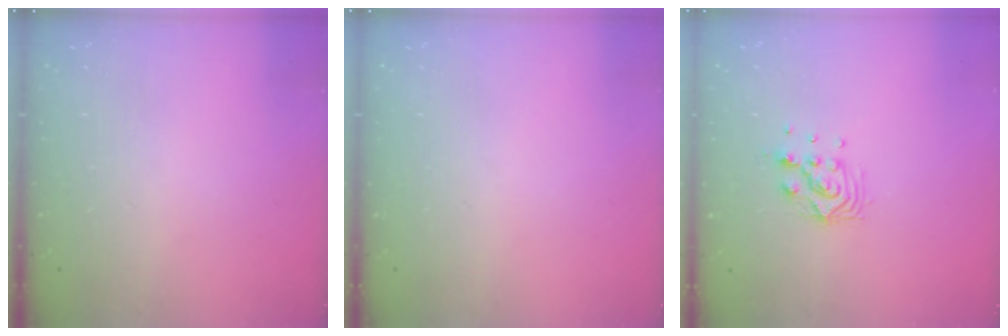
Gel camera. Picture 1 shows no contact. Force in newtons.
{"total": 0.0}
{"total": 8.6, "press": 8.6, "slide": 0.7}